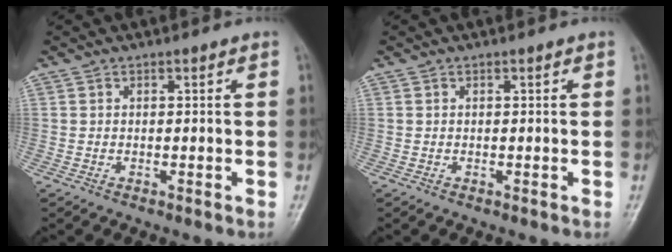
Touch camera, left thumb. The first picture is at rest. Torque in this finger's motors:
{"motor_torque": [-0.06, 0.07, -0.14, 0.01, 0.00]}